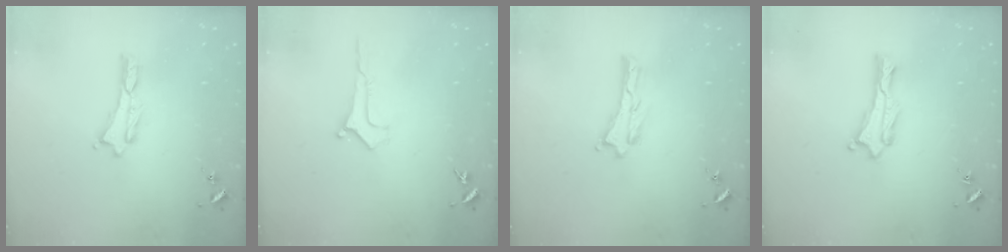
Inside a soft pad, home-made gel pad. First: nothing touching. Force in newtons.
{"total": 0.0}
{"total": 0.0}
{"total": 0.8, "press": 0.7, "slide": 0.2}